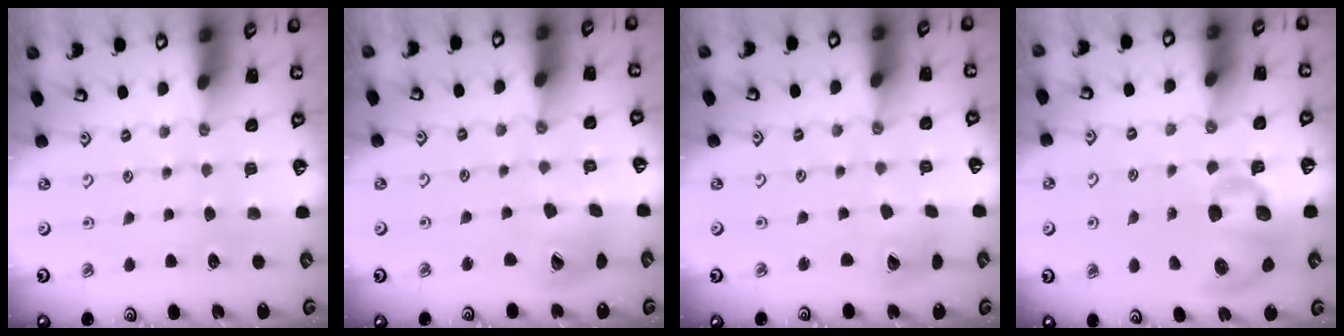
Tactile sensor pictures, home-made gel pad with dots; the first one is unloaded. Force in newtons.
{"total": 12.2, "press": 12.1, "slide": 1.4}
{"total": 7.6, "press": 7.5, "slide": 0.9}
{"total": 13.3, "press": 13.2, "slide": 2.0}